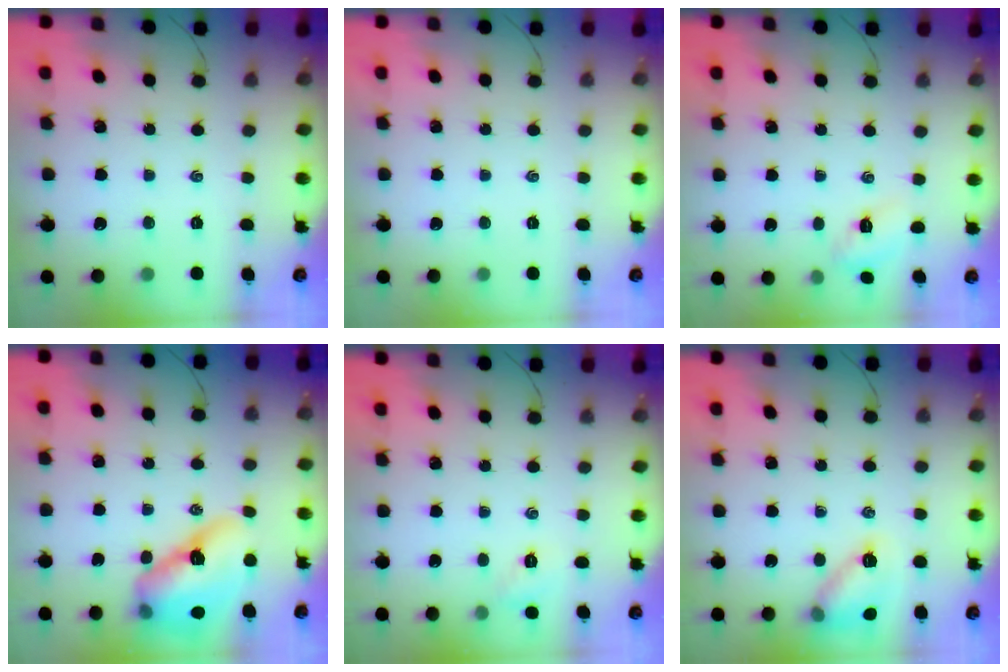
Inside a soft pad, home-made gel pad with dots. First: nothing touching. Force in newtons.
{"total": 0.0}
{"total": 5.9, "press": 5.7, "slide": 1.5}
{"total": 15.6, "press": 14.9, "slide": 4.4}
{"total": 2.6, "press": 2.6, "slide": 0.6}
{"total": 11.7, "press": 11.6, "slide": 1.5}